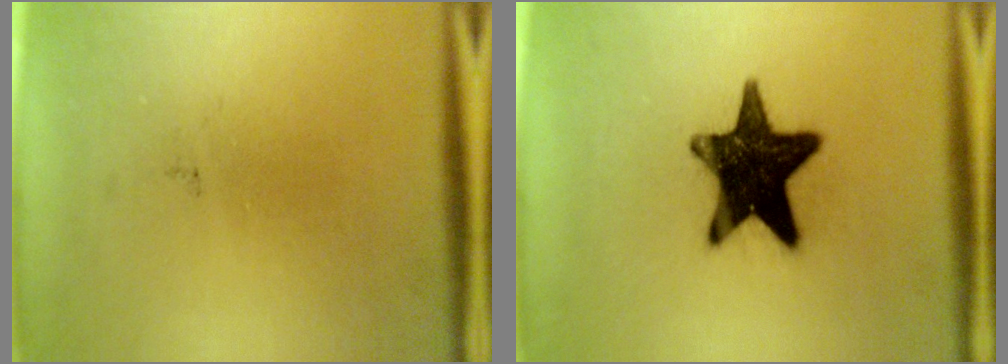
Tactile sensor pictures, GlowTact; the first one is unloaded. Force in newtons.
{"total": 16.4}